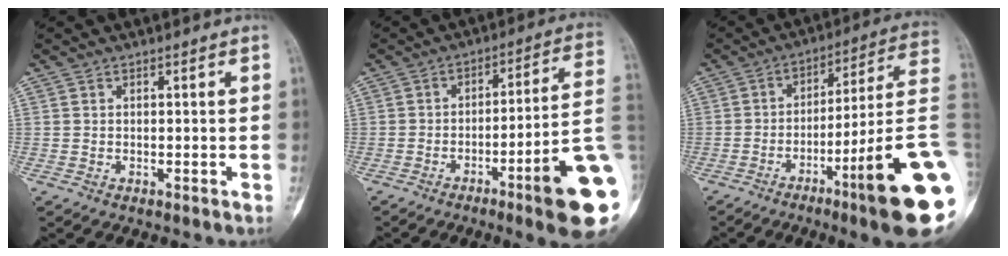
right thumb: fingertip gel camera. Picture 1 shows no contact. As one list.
[{"total": 17.5, "force": [-6.2, 1.5, 16.3], "torque": [-0.163, 0.032, -0.090]}, {"total": 21.2, "force": [-7.1, 0.8, 20.0], "torque": [-0.237, 0.023, -0.111]}]